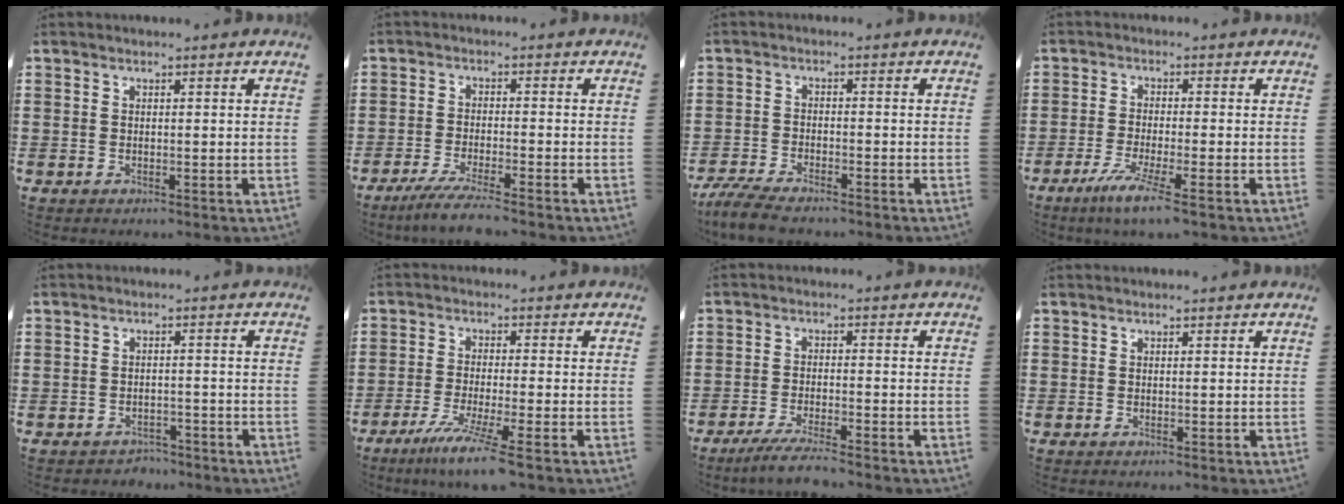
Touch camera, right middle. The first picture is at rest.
{"total": 4.4, "force": [-3.8, -0.3, 2.3], "torque": [-0.052, -0.017, -0.071]}
{"total": 4.5, "force": [-4.2, 0.5, 1.7], "torque": [-0.049, -0.009, -0.086]}
{"total": 5.0, "force": [-3.2, 0.0, 3.8], "torque": [-0.083, -0.019, -0.059]}
{"total": 1.9, "force": [-1.9, 0.5, -0.2], "torque": [-0.006, -0.002, -0.042]}
{"total": 6.0, "force": [-4.2, -0.4, 4.3], "torque": [-0.090, -0.023, -0.078]}
{"total": 3.9, "force": [-3.5, -0.2, 1.8], "torque": [-0.039, -0.010, -0.066]}
{"total": 0.0}